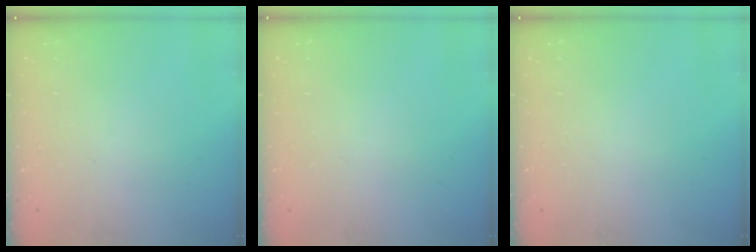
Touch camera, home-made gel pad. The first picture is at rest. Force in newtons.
{"total": 0.0}
{"total": 0.0}